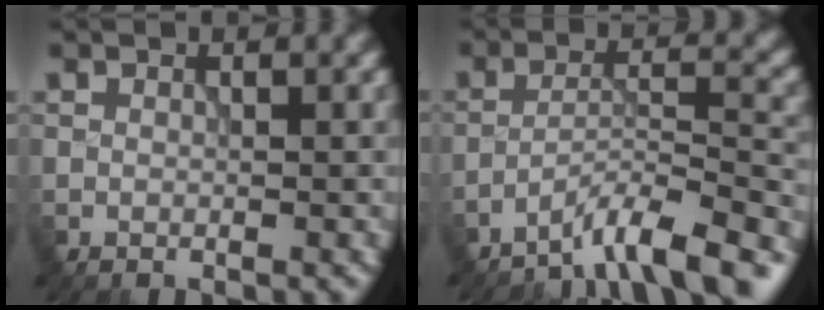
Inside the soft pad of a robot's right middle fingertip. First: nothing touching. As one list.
[{"total": 6.9, "force": [-5.6, 1.0, 4.0], "torque": [-0.059, 0.005, -0.098]}]